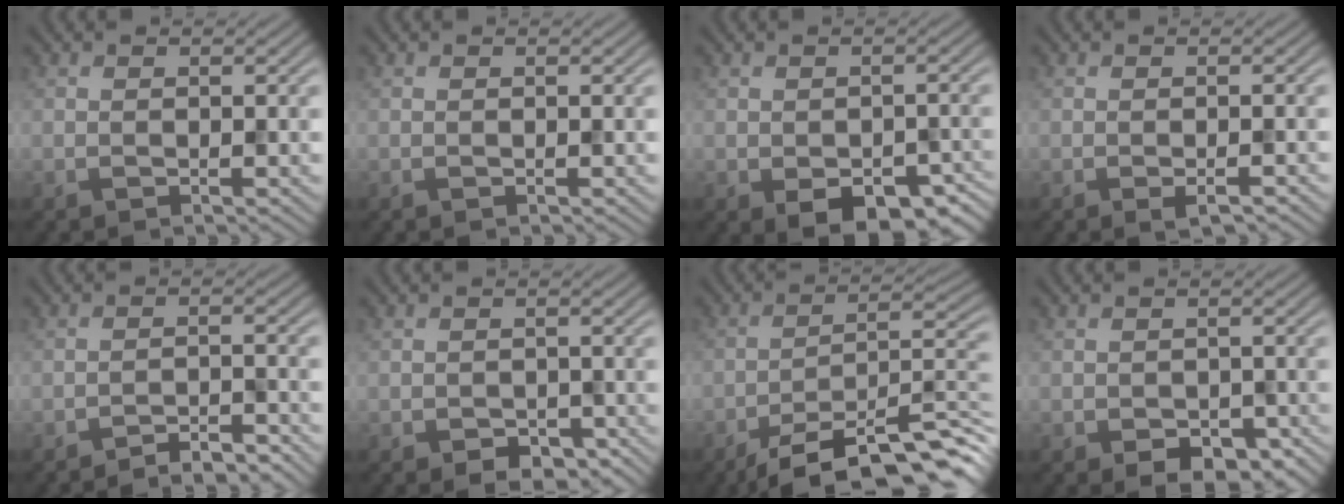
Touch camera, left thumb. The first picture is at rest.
{"total": 0.0}
{"total": 6.6, "force": [-3.4, 3.6, 4.3], "torque": [-0.057, -0.025, -0.033]}
{"total": 1.7, "force": [-0.9, 0.3, 1.3], "torque": [-0.021, -0.002, -0.014]}
{"total": 3.1, "force": [-2.8, 0.3, 1.2], "torque": [-0.014, 0.008, -0.051]}
{"total": 3.2, "force": [-1.9, 2.0, 1.6], "torque": [-0.024, -0.012, -0.028]}
{"total": 13.5, "force": [-10.0, 3.3, 8.4], "torque": [-0.143, -0.002, -0.167]}
{"total": 4.5, "force": [-2.4, 2.8, 2.5], "torque": [-0.033, -0.020, -0.030]}